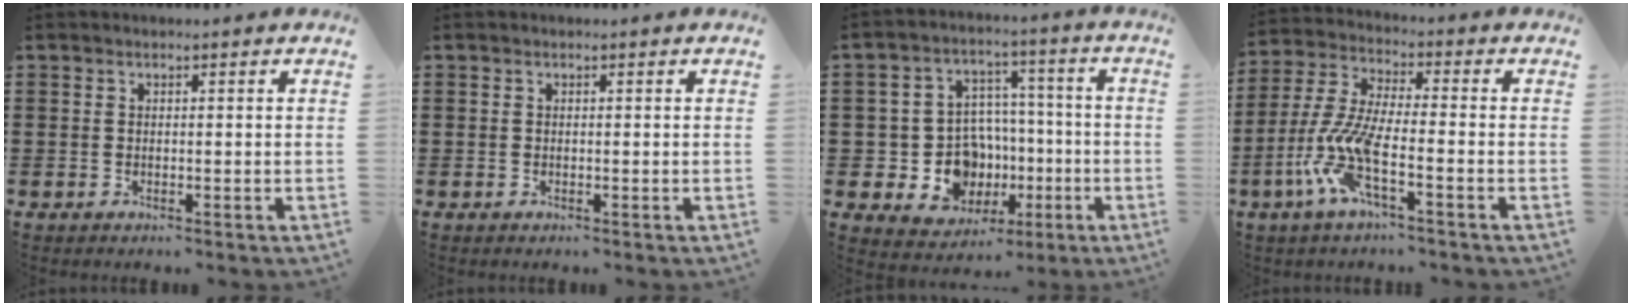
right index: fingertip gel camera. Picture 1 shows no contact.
{"total": 0.0}
{"total": 10.6, "force": [-1.9, 9.1, 5.1], "torque": [-0.125, 0.007, -0.022]}
{"total": 8.9, "force": [-4.1, 2.2, 7.6], "torque": [-0.200, -0.027, -0.086]}